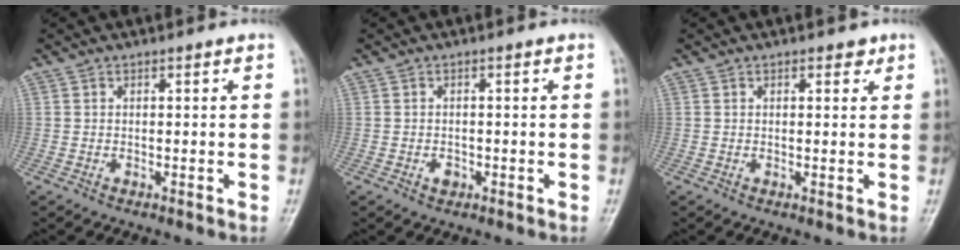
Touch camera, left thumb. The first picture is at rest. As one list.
[{"total": 1.4, "force": [-0.6, 1.1, 0.7], "torque": [-0.007, 0.003, -0.009]}, {"total": 1.7, "force": [1.0, 1.0, 0.9], "torque": [0.001, -0.003, 0.010]}]